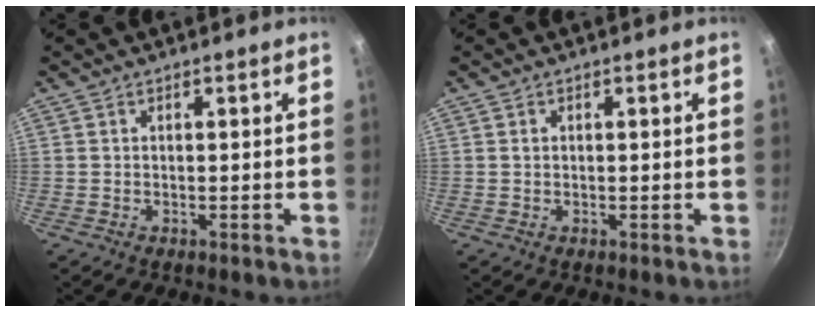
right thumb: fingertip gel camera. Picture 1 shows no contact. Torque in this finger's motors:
{"motor_torque": [-0.47, -0.47, 0.33, -0.30, -0.02]}